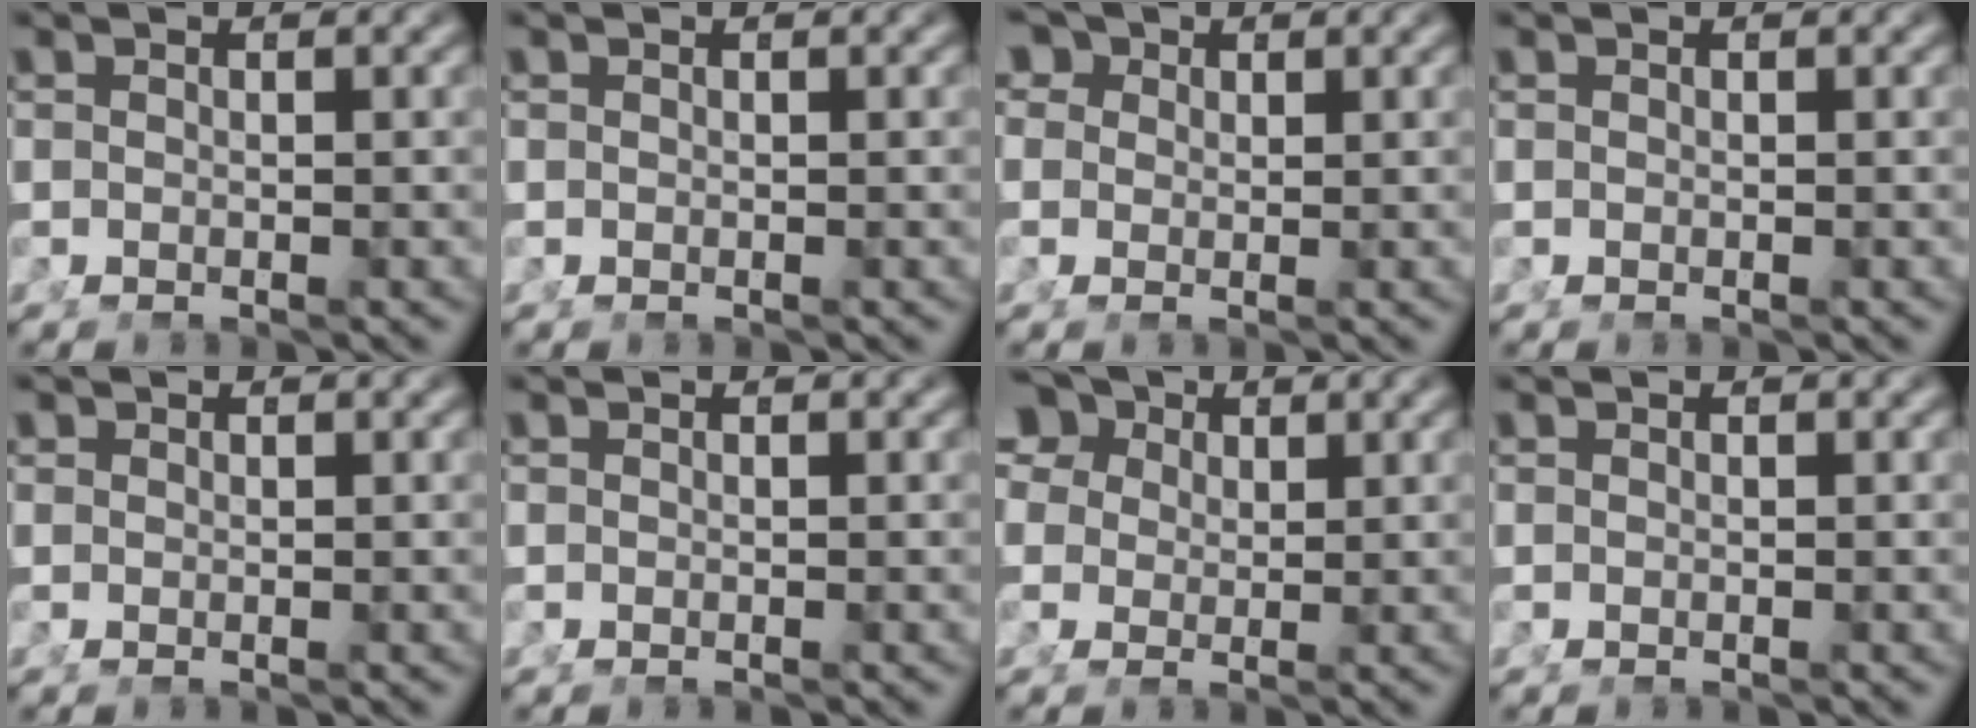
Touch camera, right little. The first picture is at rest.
{"total": 0.0}
{"total": 4.6, "force": [1.7, 3.8, 2.0], "torque": [-0.047, -0.001, 0.024]}
{"total": 0.0}
{"total": 1.0, "force": [0.2, 1.0, 0.0], "torque": [-0.011, -0.009, 0.007]}
{"total": 0.0}
{"total": 7.9, "force": [3.5, 5.7, 4.1], "torque": [-0.075, -0.001, 0.055]}
{"total": 0.0}